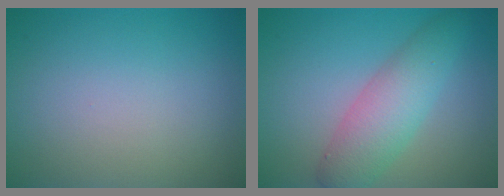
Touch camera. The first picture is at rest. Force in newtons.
{"total": 4.9, "press": 4.9, "slide": 0.1}